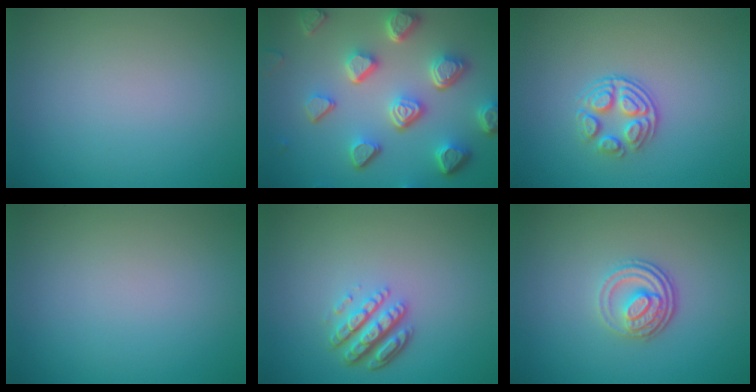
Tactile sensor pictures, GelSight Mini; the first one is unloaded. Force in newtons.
{"total": 7.5, "press": 5.6, "slide": 5.0}
{"total": 3.1, "press": 2.6, "slide": 1.8}
{"total": 0.0}
{"total": 4.4, "press": 3.3, "slide": 3.0}
{"total": 3.6, "press": 2.7, "slide": 2.3}